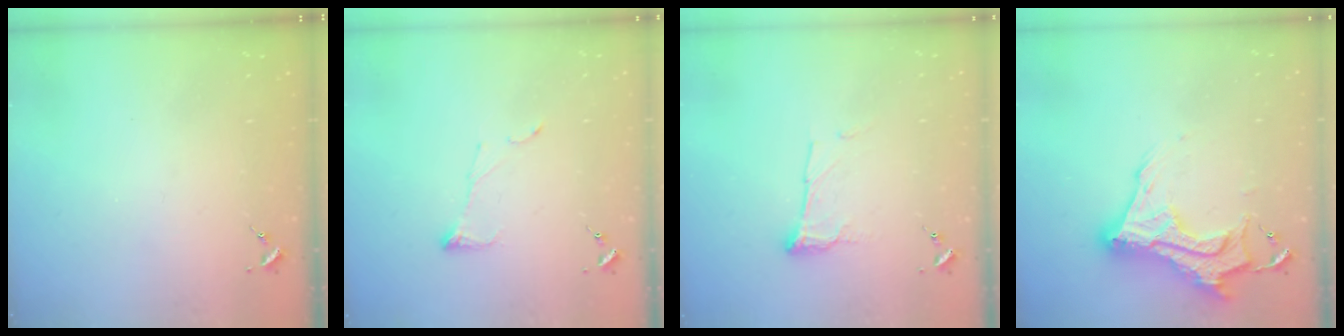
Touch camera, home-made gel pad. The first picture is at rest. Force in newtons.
{"total": 6.7, "press": 6.6, "slide": 0.6}
{"total": 8.9, "press": 8.9, "slide": 0.3}
{"total": 16.8, "press": 16.7, "slide": 1.5}